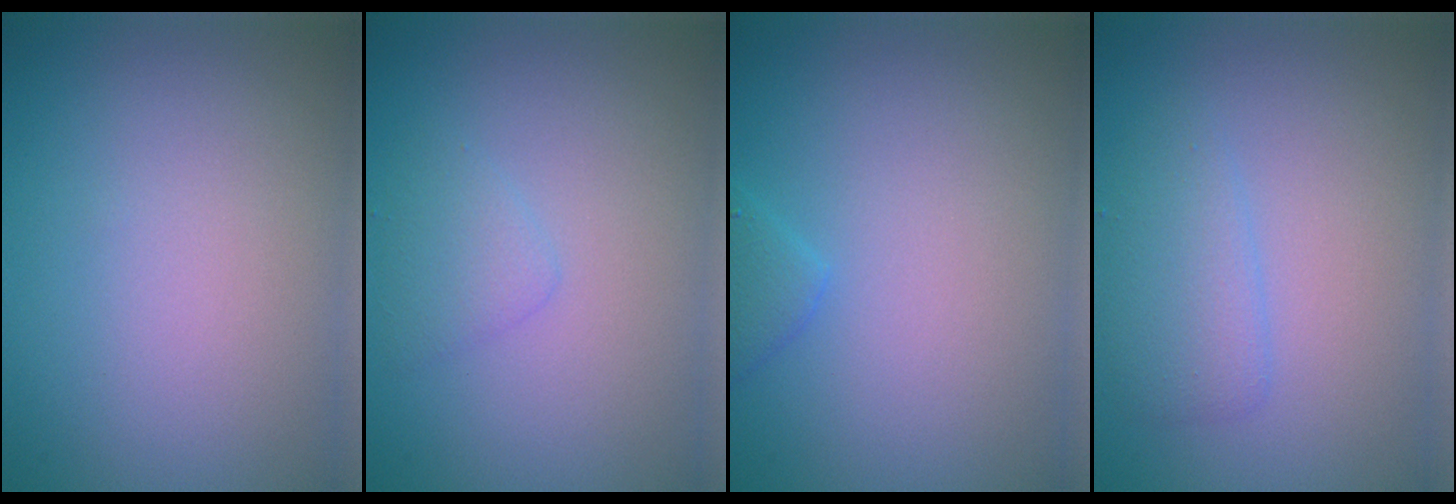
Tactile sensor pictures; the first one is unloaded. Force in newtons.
{"total": 1.4, "press": 1.4, "slide": 0.0}
{"total": 1.3, "press": 1.3, "slide": 0.1}
{"total": 2.3, "press": 2.3, "slide": 0.2}